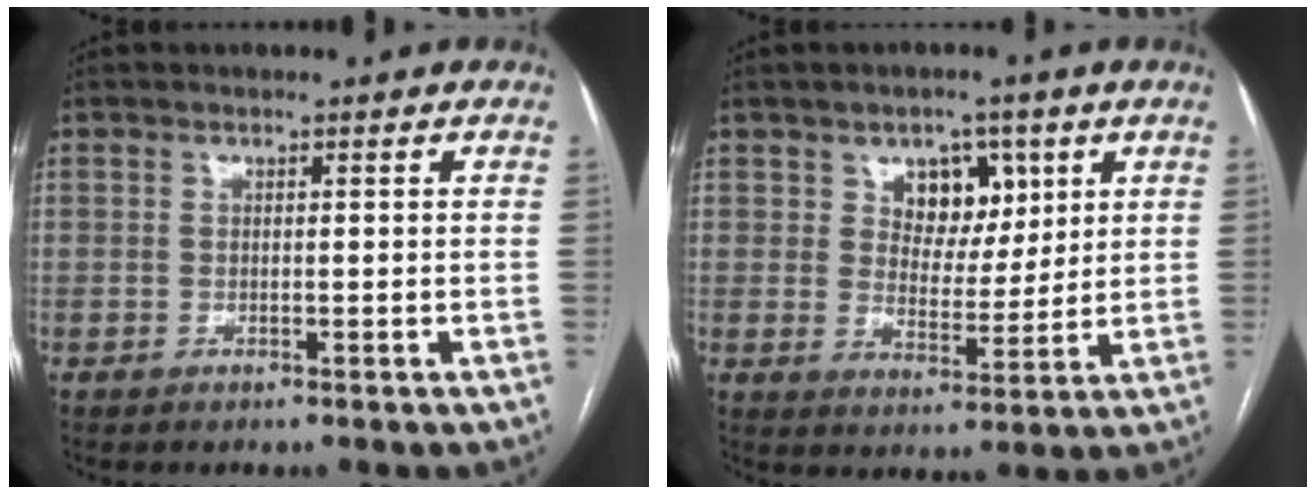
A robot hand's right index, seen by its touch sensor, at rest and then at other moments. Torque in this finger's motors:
{"motor_torque": [0.22, 0.23, 0.07, 0.05]}